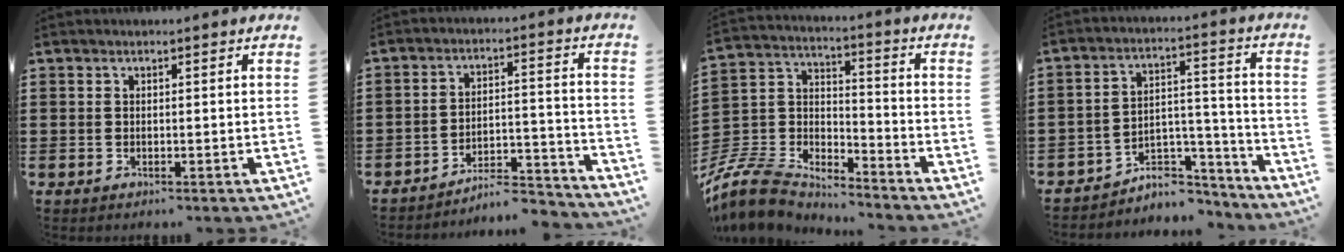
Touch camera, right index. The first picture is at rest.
{"total": 6.3, "force": [-6.0, 0.9, 1.8], "torque": [-0.026, 0.007, -0.118]}
{"total": 8.5, "force": [-7.9, 2.4, 2.0], "torque": [-0.078, -0.006, -0.164]}
{"total": 5.6, "force": [-4.6, 2.8, 1.5], "torque": [-0.028, 0.013, -0.090]}